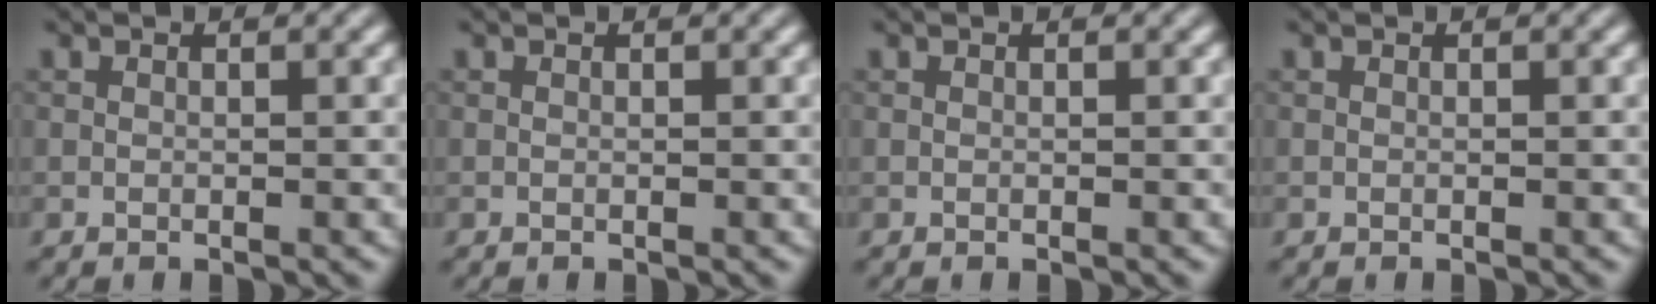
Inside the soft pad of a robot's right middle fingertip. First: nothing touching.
{"total": 0.0}
{"total": 0.0}
{"total": 0.0}